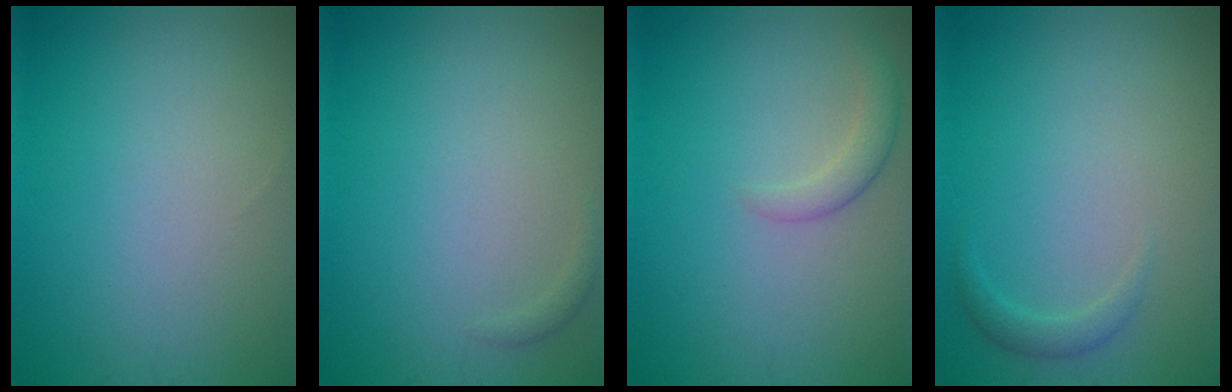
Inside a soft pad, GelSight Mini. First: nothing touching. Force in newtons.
{"total": 0.6, "press": 0.6, "slide": 0.0}
{"total": 1.8, "press": 1.8, "slide": 0.0}
{"total": 1.2, "press": 1.2, "slide": 0.1}